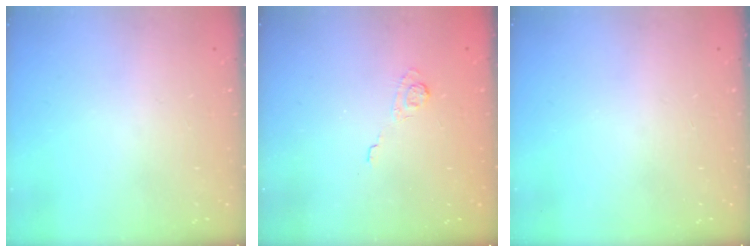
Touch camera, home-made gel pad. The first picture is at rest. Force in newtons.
{"total": 2.6, "press": 2.2, "slide": 1.5}
{"total": 0.0}